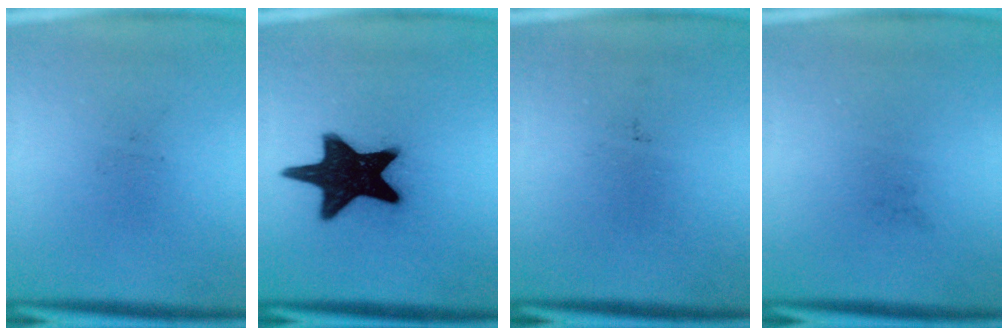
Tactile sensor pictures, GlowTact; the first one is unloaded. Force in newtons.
{"total": 18.7}
{"total": 0.0}
{"total": 0.0}